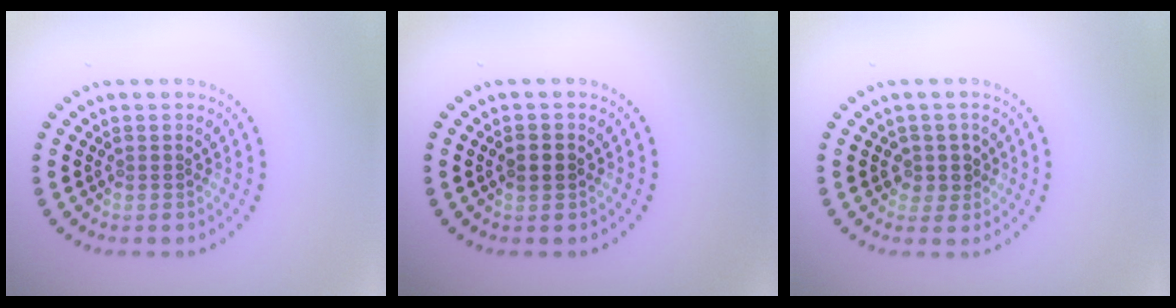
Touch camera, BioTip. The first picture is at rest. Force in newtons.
{"total": 2.2, "press": 2.2, "slide": 0.2}
{"total": 1.9, "press": 1.5, "slide": 1.1}